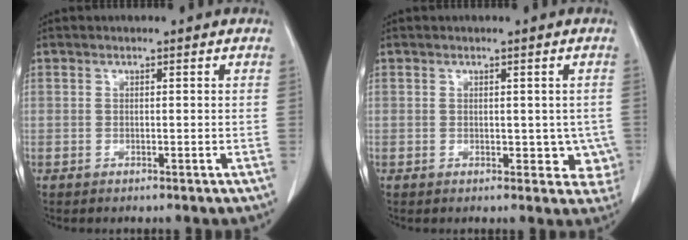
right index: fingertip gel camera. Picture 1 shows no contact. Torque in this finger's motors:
{"motor_torque": [-0.01, 0.05, 0.02, 0.00]}